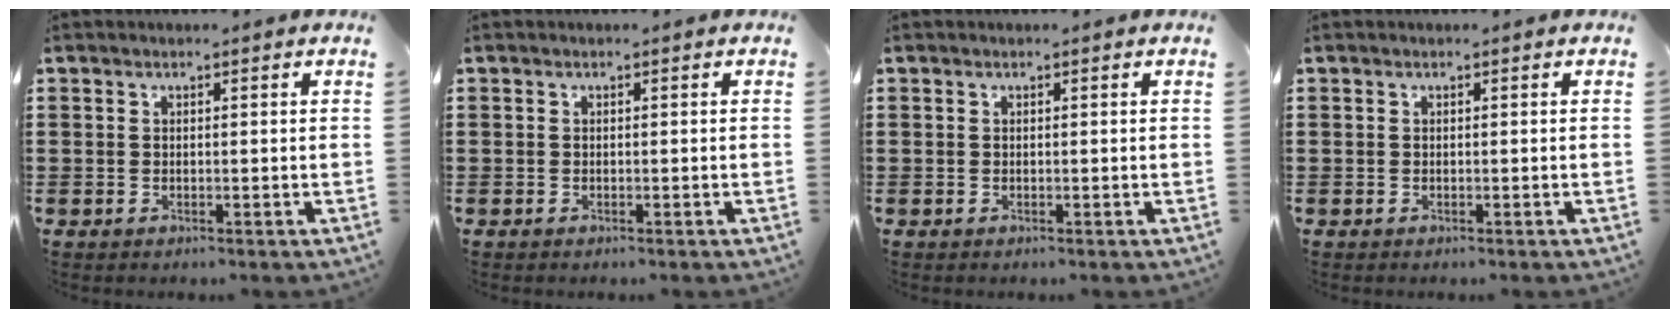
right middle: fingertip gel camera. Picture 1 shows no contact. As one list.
[{"total": 0.0}, {"total": 0.0}, {"total": 0.0}]